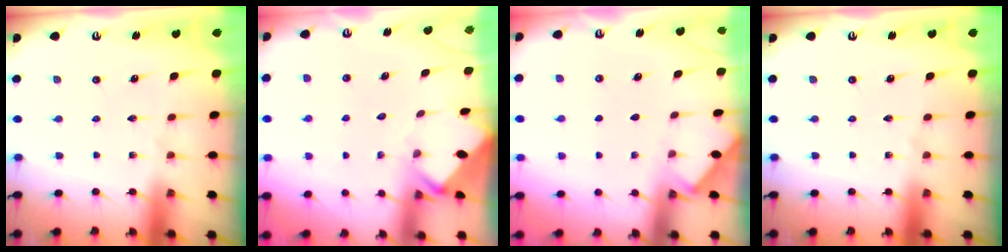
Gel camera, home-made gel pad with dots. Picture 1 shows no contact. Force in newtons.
{"total": 3.5, "press": 3.5, "slide": 0.2}
{"total": 2.8, "press": 2.7, "slide": 0.4}
{"total": 0.0}